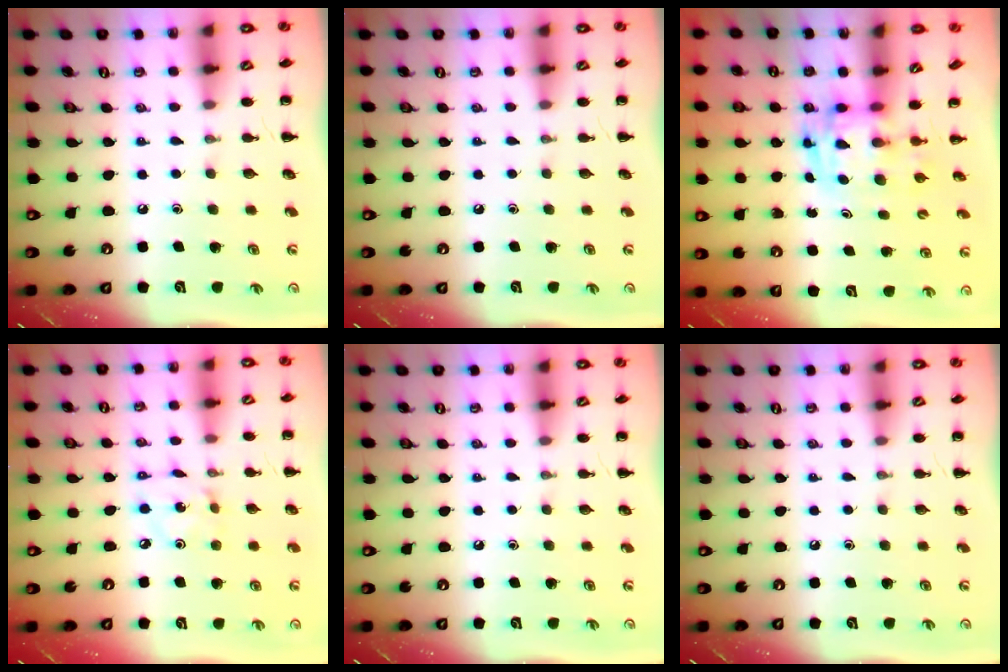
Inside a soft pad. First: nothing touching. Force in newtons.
{"total": 0.0}
{"total": 2.9, "press": 2.9, "slide": 0.5}
{"total": 2.3, "press": 2.2, "slide": 0.3}
{"total": 0.0}
{"total": 0.0}